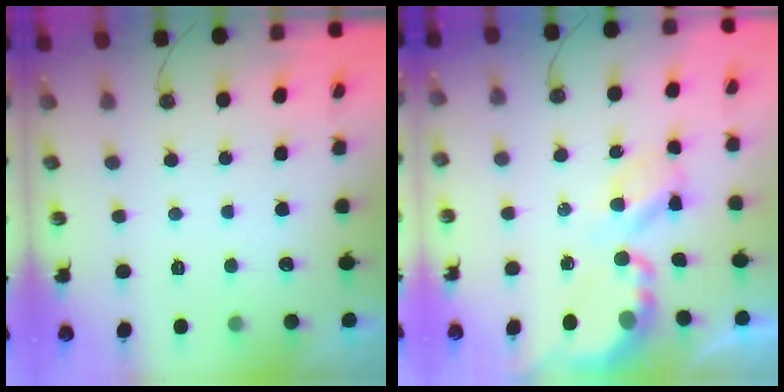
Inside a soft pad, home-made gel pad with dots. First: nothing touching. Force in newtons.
{"total": 5.8, "press": 5.8, "slide": 0.4}